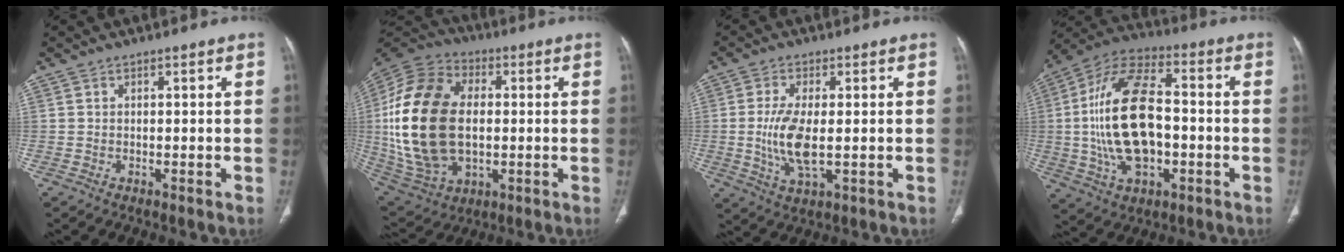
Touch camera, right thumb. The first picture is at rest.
{"total": 26.5, "force": [0.5, 16.9, 20.4], "torque": [-0.422, 0.001, 0.020]}
{"total": 8.6, "force": [-0.5, 3.4, 7.9], "torque": [-0.167, -0.013, -0.005]}
{"total": 20.6, "force": [-1.4, 11.1, 17.3], "torque": [-0.331, 0.027, -0.023]}